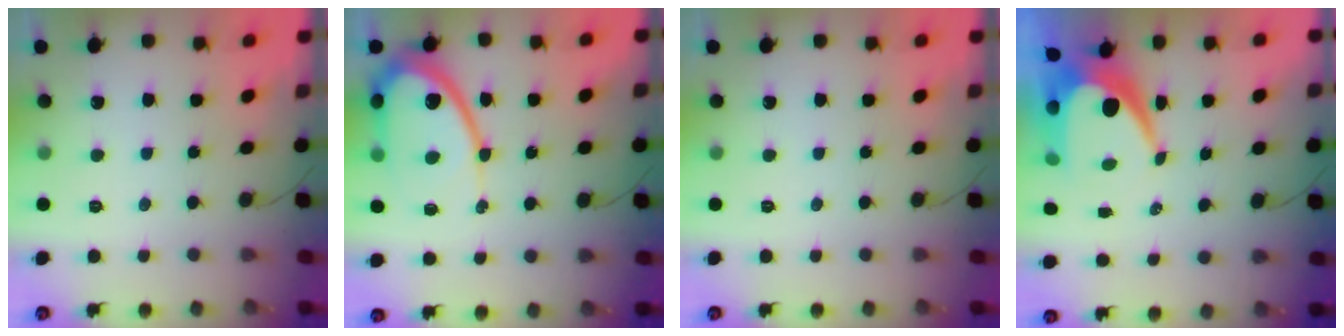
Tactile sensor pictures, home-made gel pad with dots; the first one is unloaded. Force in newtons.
{"total": 12.9, "press": 12.9, "slide": 1.2}
{"total": 0.0}
{"total": 10.5, "press": 10.5, "slide": 0.7}